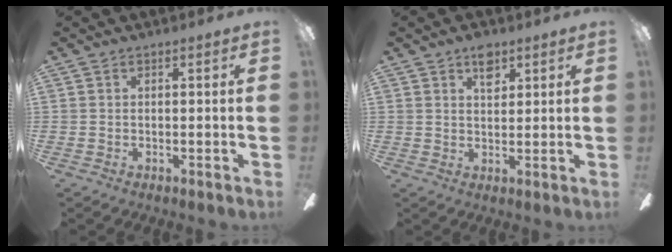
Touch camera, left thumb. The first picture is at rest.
{"total": 4.8, "force": [3.0, 2.6, 2.8], "torque": [-0.029, -0.008, 0.048]}